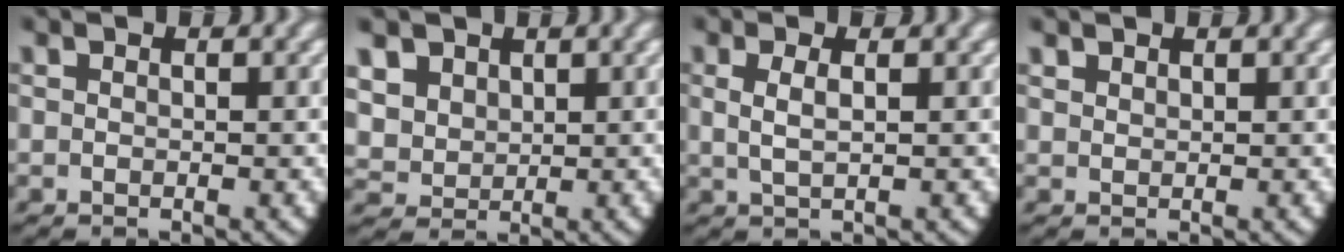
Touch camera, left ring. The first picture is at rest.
{"total": 5.9, "force": [1.5, 5.1, 2.4], "torque": [-0.081, -0.020, 0.037]}
{"total": 2.2, "force": [0.6, 1.0, 1.9], "torque": [-0.045, -0.003, 0.015]}
{"total": 1.0, "force": [0.9, 0.1, 0.1], "torque": [-0.004, -0.003, 0.026]}